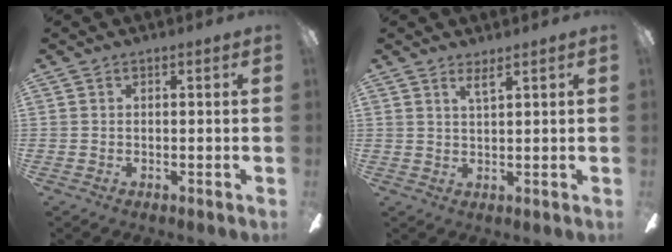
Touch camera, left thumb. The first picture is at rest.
{"total": 2.7, "force": [2.2, 0.2, 1.7], "torque": [-0.038, -0.002, 0.038]}